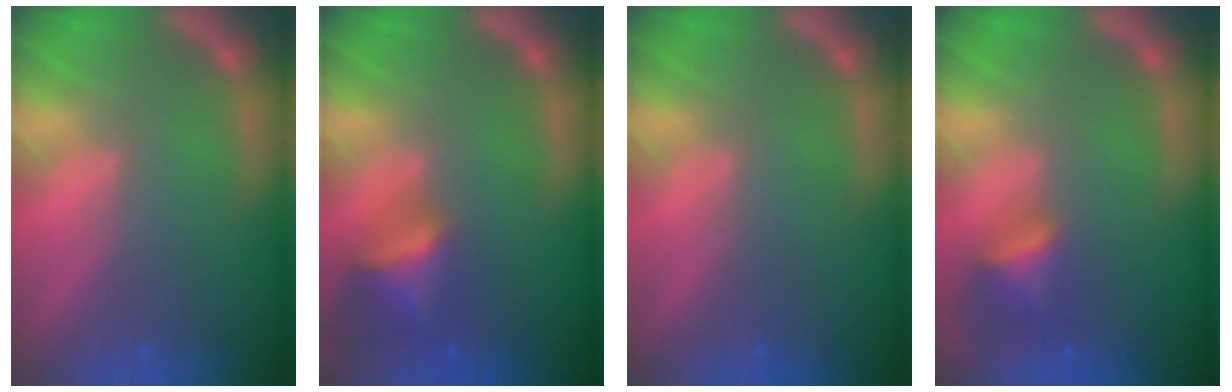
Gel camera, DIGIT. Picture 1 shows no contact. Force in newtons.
{"total": 4.9}
{"total": 0.0}
{"total": 3.5}